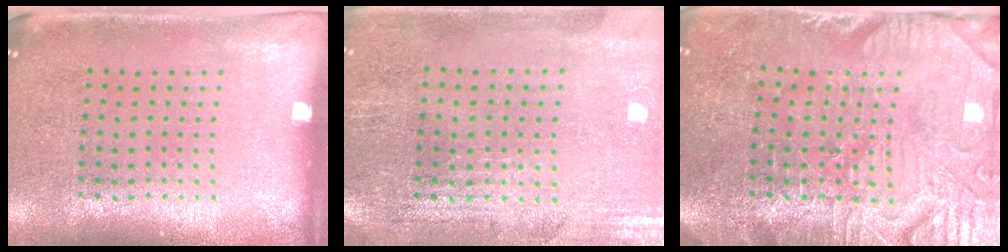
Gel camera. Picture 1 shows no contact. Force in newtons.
{"total": 0.6, "press": 0.5, "slide": 0.3}
{"total": 4.0, "press": 3.9, "slide": 1.0}